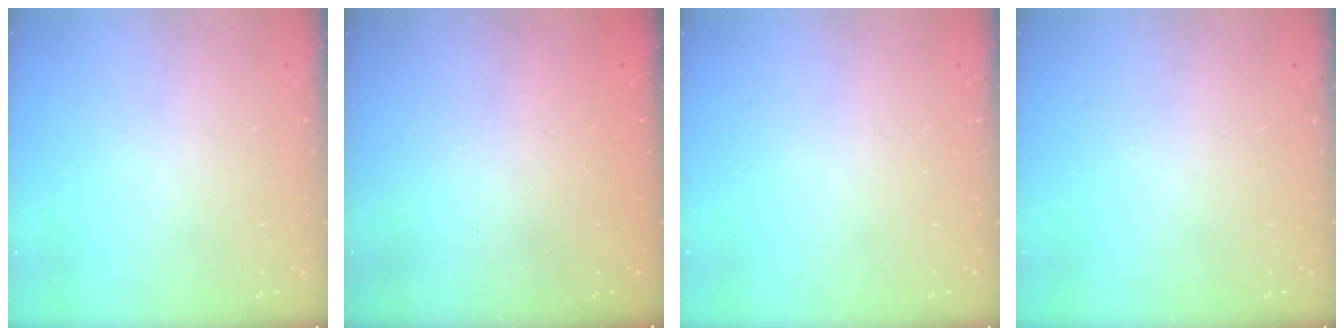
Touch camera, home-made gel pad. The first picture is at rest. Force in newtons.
{"total": 2.3, "press": 2.1, "slide": 0.8}
{"total": 0.0}
{"total": 0.0}